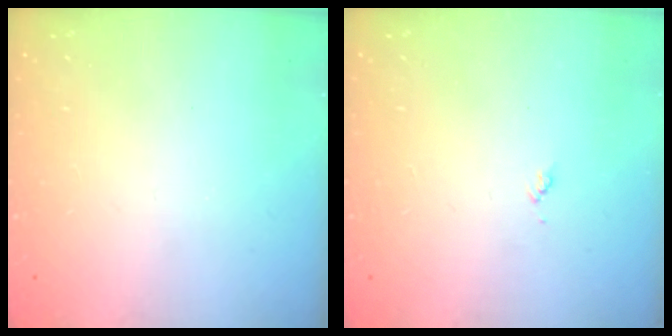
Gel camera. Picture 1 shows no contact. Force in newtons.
{"total": 4.0, "press": 3.9, "slide": 0.5}